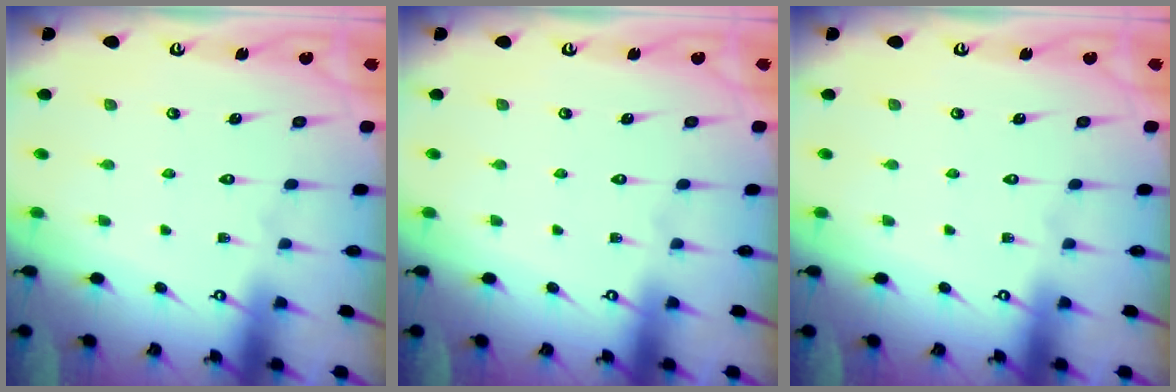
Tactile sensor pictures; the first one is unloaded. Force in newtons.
{"total": 0.0}
{"total": 0.0}